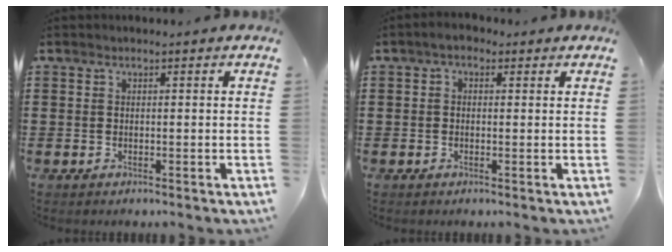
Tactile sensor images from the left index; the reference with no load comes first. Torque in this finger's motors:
{"motor_torque": [1.99, -0.09, 0.23, 0.05]}